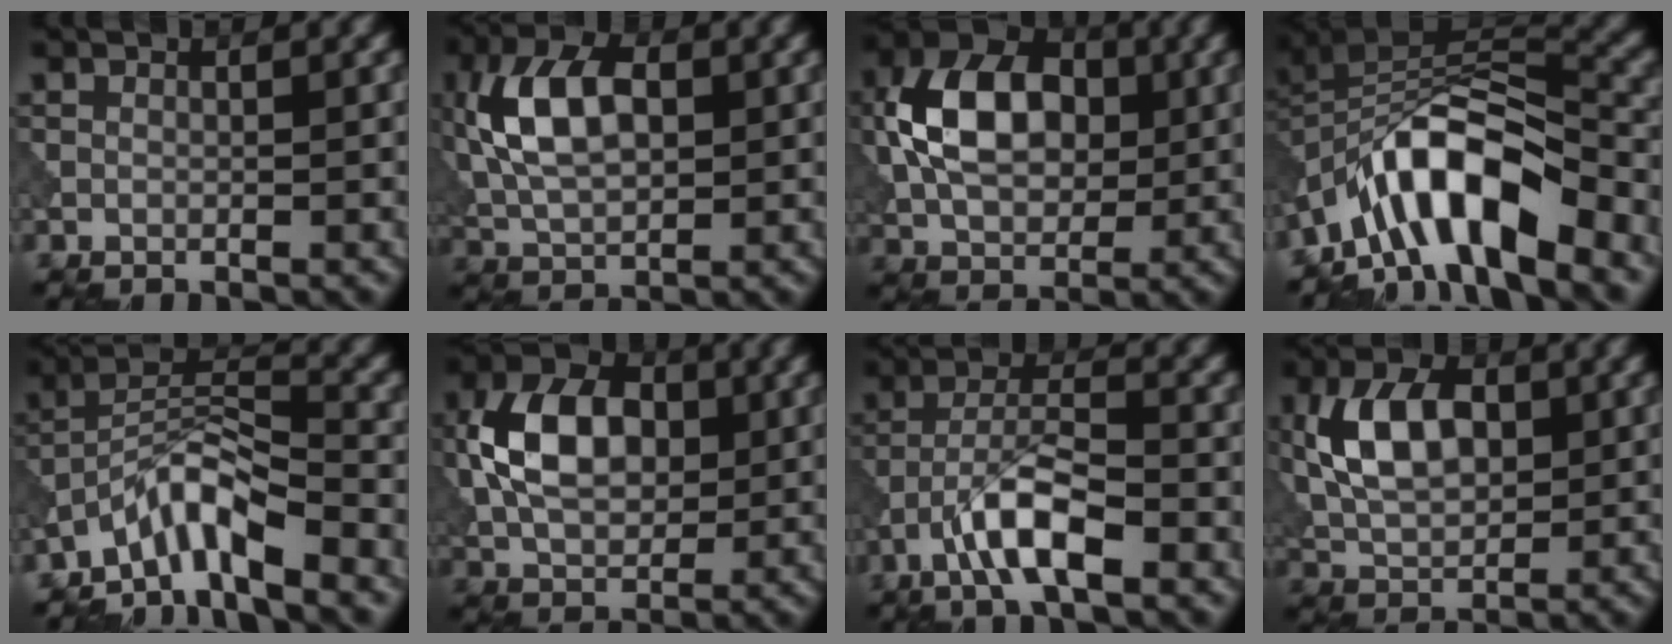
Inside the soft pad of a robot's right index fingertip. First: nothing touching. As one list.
[{"total": 8.2, "force": [1.4, 4.7, 6.6], "torque": [-0.137, 0.014, 0.019]}, {"total": 9.3, "force": [1.0, 6.2, 6.8], "torque": [-0.131, 0.013, 0.010]}, {"total": 10.4, "force": [-6.1, 3.8, 7.5], "torque": [-0.107, 0.014, -0.116]}, {"total": 5.8, "force": [-4.4, 1.0, 3.6], "torque": [-0.060, 0.010, -0.090]}, {"total": 8.1, "force": [0.9, 5.4, 6.0], "torque": [-0.114, 0.011, 0.012]}, {"total": 6.2, "force": [-3.1, 1.7, 5.1], "torque": [-0.093, 0.011, -0.061]}, {"total": 7.2, "force": [1.3, 4.3, 5.6], "torque": [-0.106, 0.010, 0.020]}]